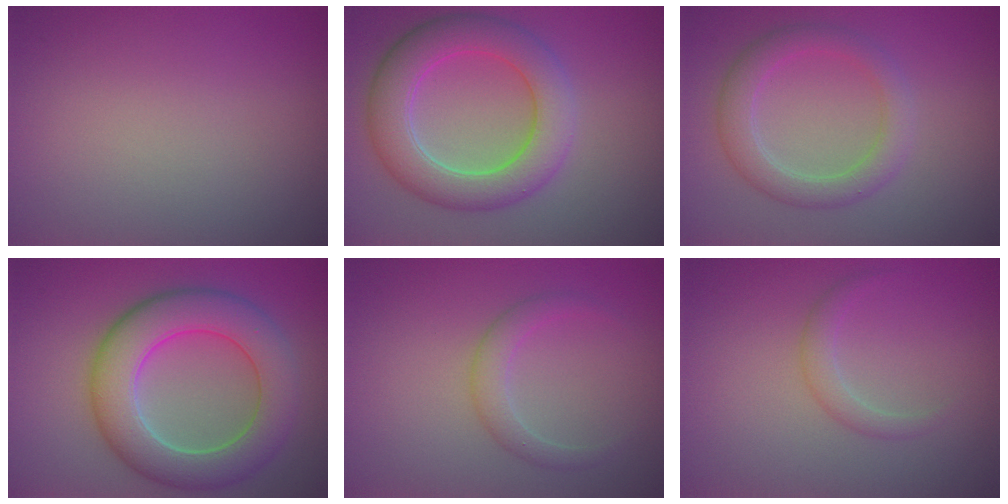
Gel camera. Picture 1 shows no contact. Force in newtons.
{"total": 6.8, "press": 6.8, "slide": 0.5}
{"total": 3.4, "press": 3.4, "slide": 0.1}
{"total": 8.1, "press": 8.1, "slide": 0.4}
{"total": 2.0, "press": 2.0, "slide": 0.1}
{"total": 1.4, "press": 1.4, "slide": 0.1}